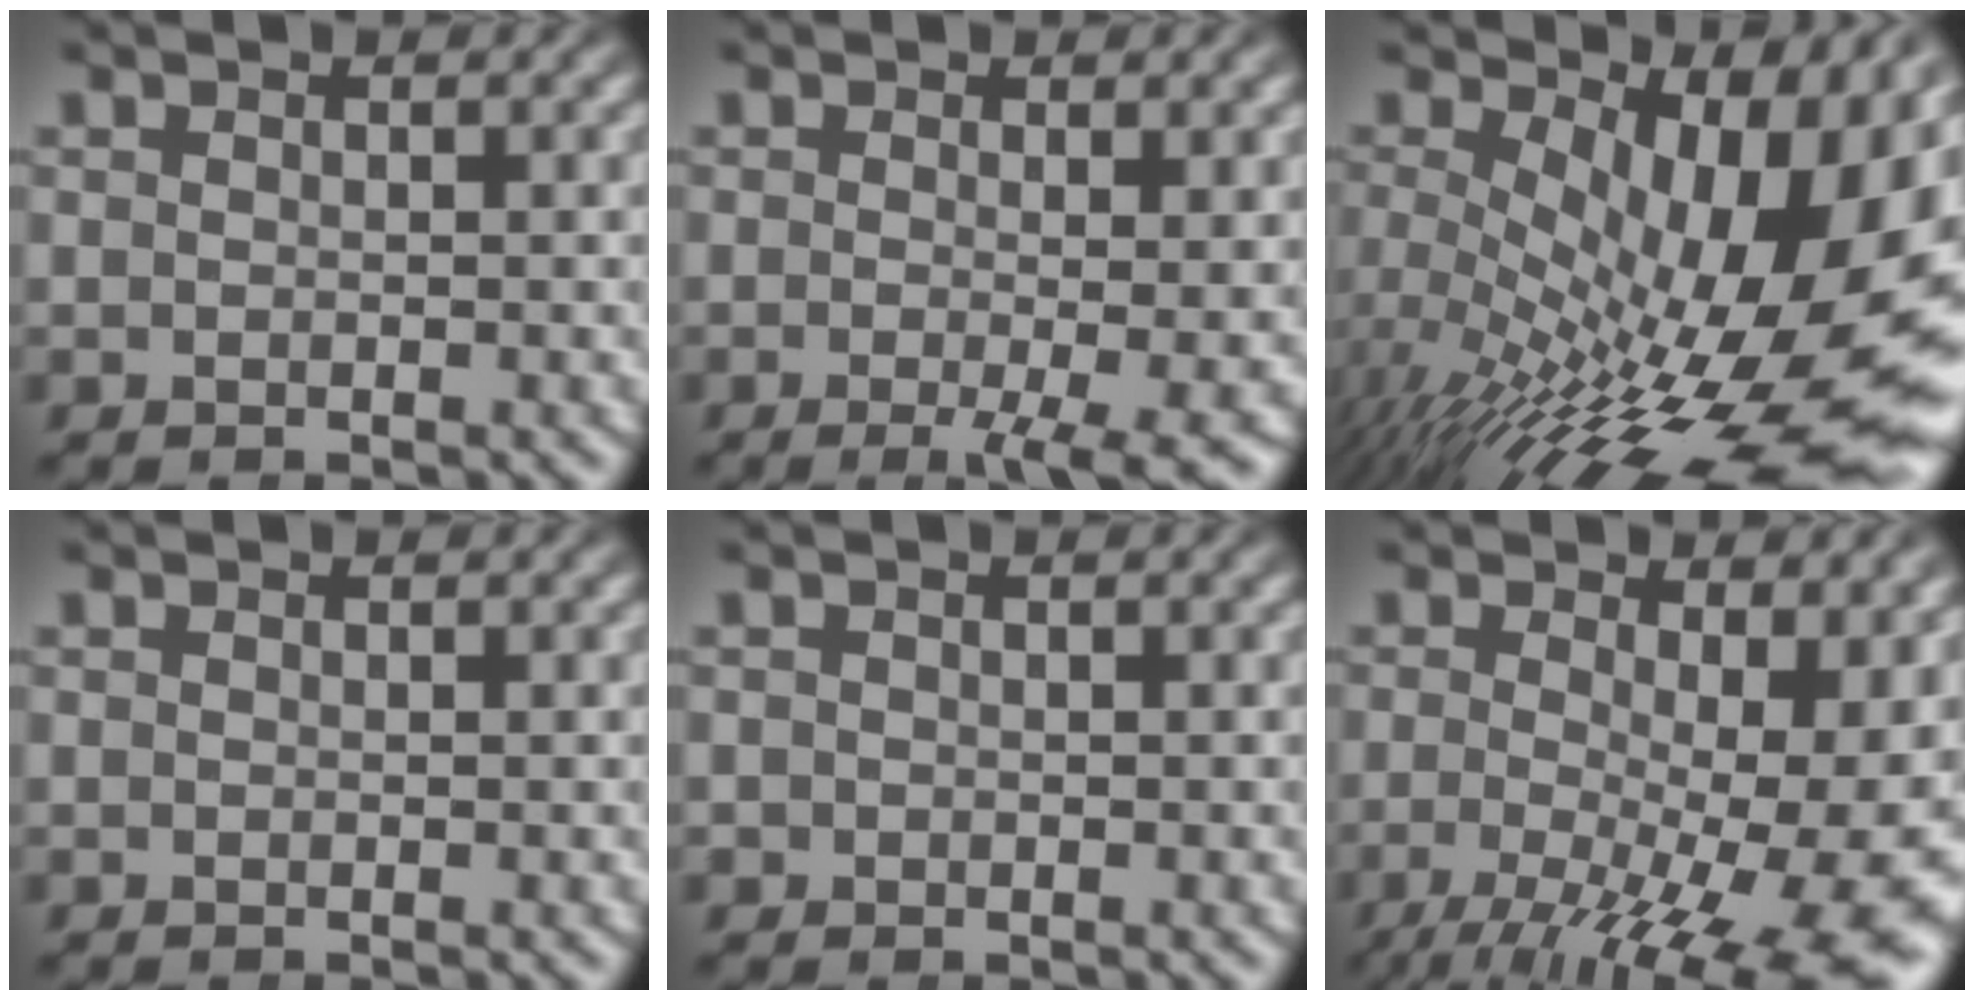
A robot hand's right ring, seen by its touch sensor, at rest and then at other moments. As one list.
[{"total": 4.9, "force": [-2.9, 1.0, 3.8], "torque": [-0.061, -0.023, -0.035]}, {"total": 16.9, "force": [-2.5, 8.9, 14.1], "torque": [-0.188, -0.035, -0.014]}, {"total": 0.0}, {"total": 1.1, "force": [-0.3, 1.1, 0.1], "torque": [-0.010, -0.008, -0.002]}, {"total": 11.0, "force": [-3.7, 5.0, 9.1], "torque": [-0.137, -0.060, -0.028]}]